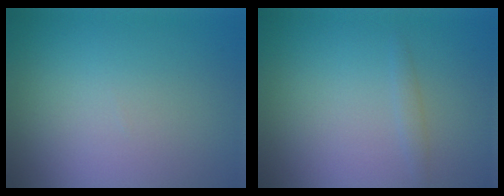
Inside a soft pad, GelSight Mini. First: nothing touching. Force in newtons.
{"total": 0.9, "press": 0.9, "slide": 0.0}